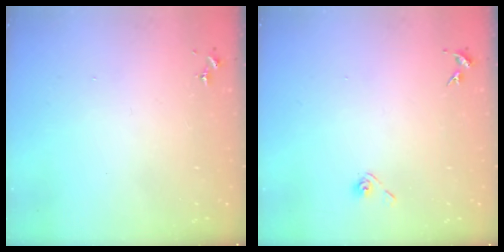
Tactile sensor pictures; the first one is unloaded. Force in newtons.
{"total": 4.0, "press": 3.6, "slide": 1.9}